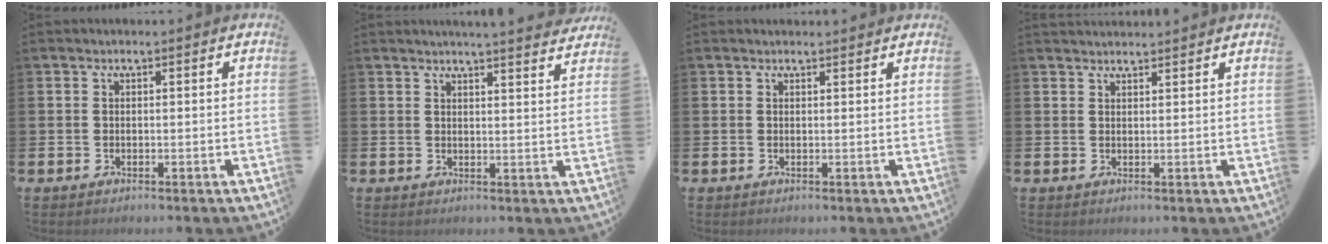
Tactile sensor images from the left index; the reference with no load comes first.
{"total": 4.0, "force": [3.9, -0.6, 0.2], "torque": [0.003, -0.028, 0.067]}
{"total": 0.9, "force": [0.8, 0.2, 0.2], "torque": [0.007, -0.001, 0.013]}
{"total": 1.9, "force": [1.9, 0.3, 0.0], "torque": [0.011, -0.011, 0.032]}